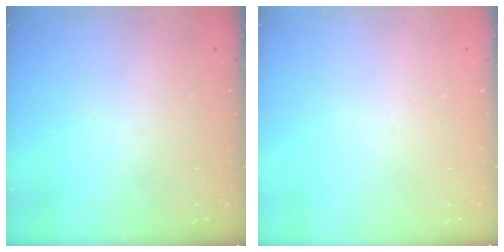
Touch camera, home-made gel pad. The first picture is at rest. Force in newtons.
{"total": 0.0}